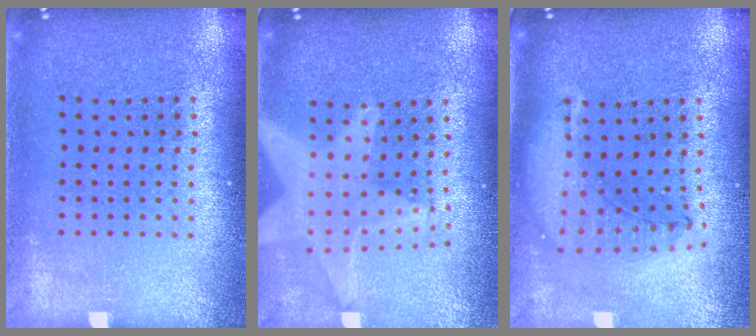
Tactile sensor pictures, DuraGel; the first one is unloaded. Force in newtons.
{"total": 1.8, "press": 1.6, "slide": 0.8}
{"total": 1.3, "press": 1.2, "slide": 0.4}